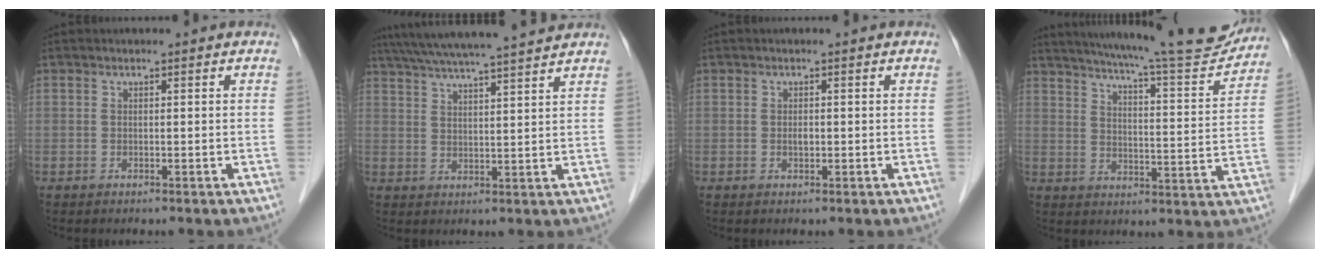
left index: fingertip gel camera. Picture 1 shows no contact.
{"total": 15.8, "force": [14.1, -0.5, 7.1], "torque": [-0.130, 0.020, 0.204]}
{"total": 0.8, "force": [-0.1, 0.4, 0.7], "torque": [-0.013, -0.001, -0.001]}
{"total": 19.8, "force": [18.1, 0.9, 7.8], "torque": [-0.122, -0.039, 0.239]}